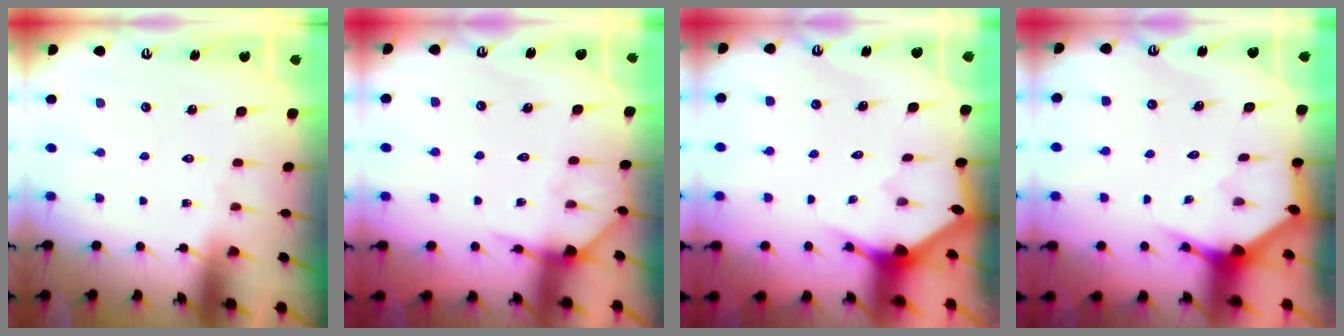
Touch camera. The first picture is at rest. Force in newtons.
{"total": 6.2, "press": 6.2, "slide": 0.5}
{"total": 3.1, "press": 3.1, "slide": 0.2}
{"total": 3.4, "press": 3.4, "slide": 0.1}